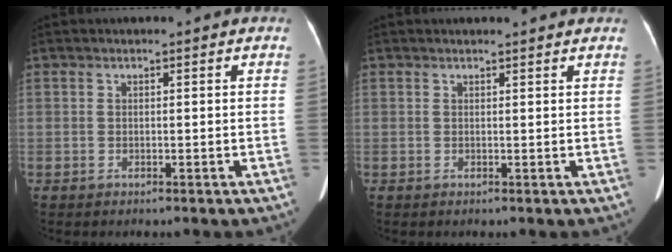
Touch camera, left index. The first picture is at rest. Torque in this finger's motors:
{"motor_torque": [-0.03, 0.12, -0.03, -0.01]}